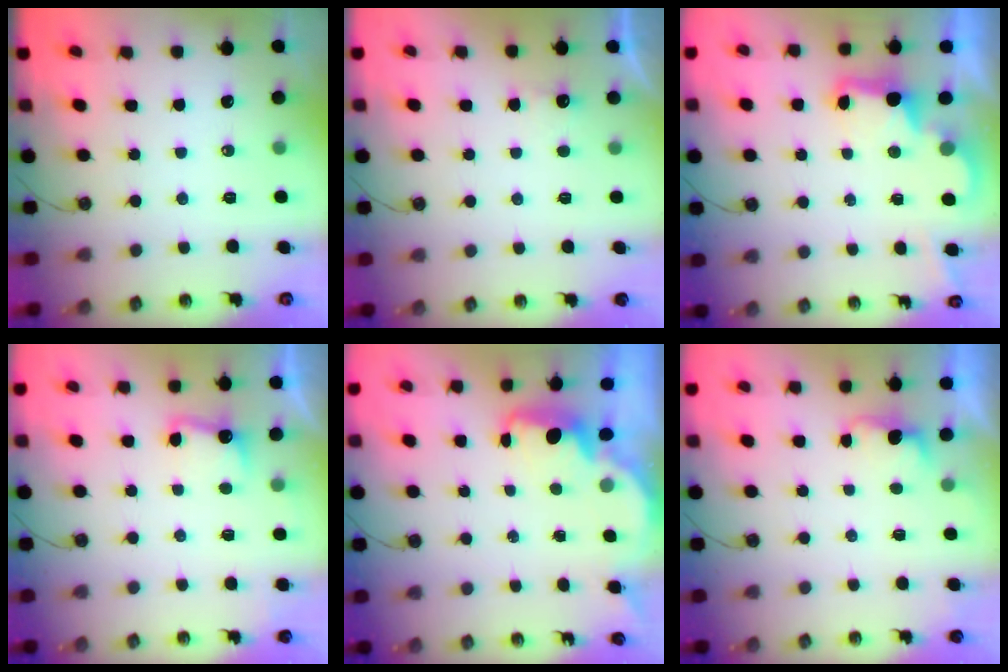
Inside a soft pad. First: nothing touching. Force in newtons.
{"total": 1.0, "press": 0.7, "slide": 0.8}
{"total": 3.0, "press": 3.0, "slide": 0.6}
{"total": 4.3, "press": 4.2, "slide": 1.1}
{"total": 2.3, "press": 2.2, "slide": 0.6}
{"total": 2.1, "press": 2.0, "slide": 0.9}